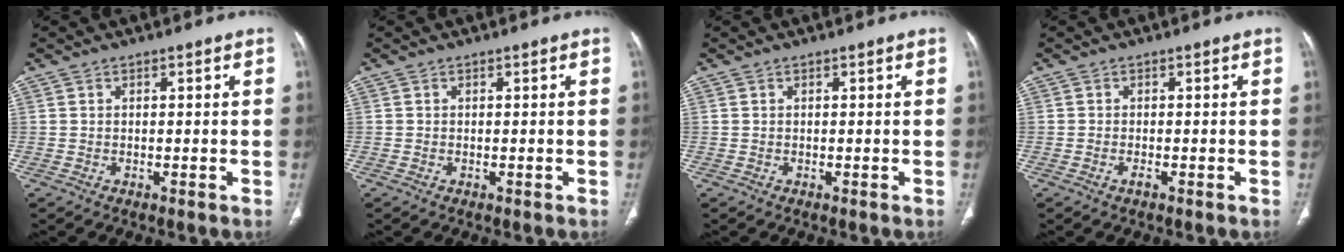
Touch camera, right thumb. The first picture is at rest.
{"total": 0.0}
{"total": 0.0}
{"total": 0.8, "force": [-0.5, 0.2, 0.6], "torque": [-0.012, 0.001, -0.010]}